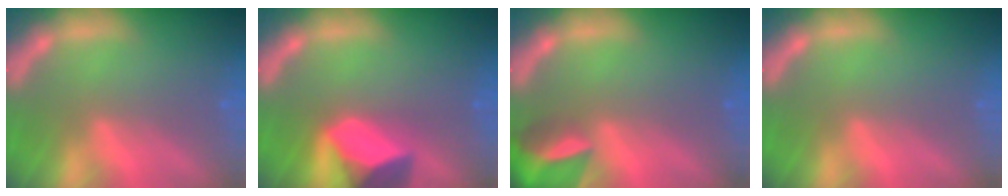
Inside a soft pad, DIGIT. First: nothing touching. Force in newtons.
{"total": 7.5}
{"total": 5.5}
{"total": 0.0}